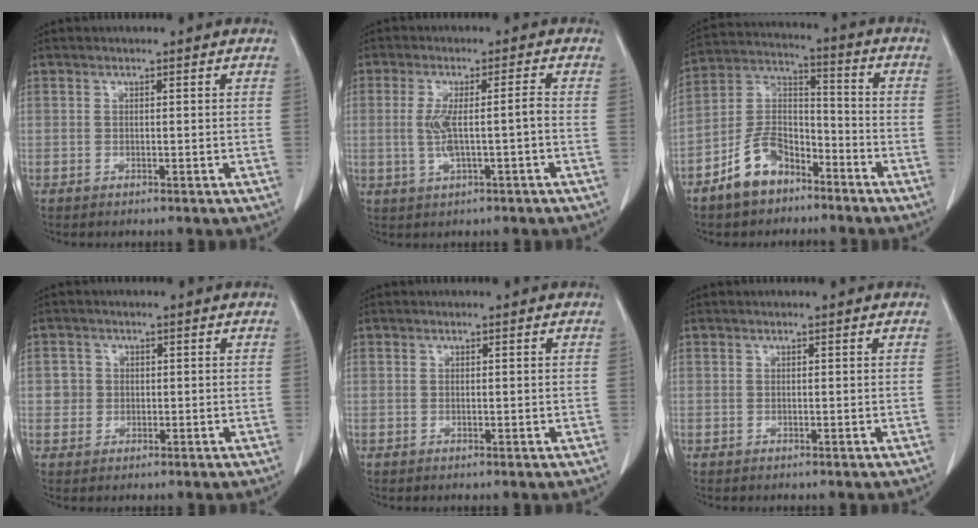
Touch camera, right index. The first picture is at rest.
{"total": 5.6, "force": [-0.7, 0.5, 5.5], "torque": [-0.111, 0.007, -0.005]}
{"total": 10.0, "force": [-6.5, 5.5, 5.2], "torque": [-0.112, 0.018, -0.124]}
{"total": 2.4, "force": [0.2, 2.4, 0.3], "torque": [0.007, 0.007, 0.007]}
{"total": 0.0}
{"total": 0.0}